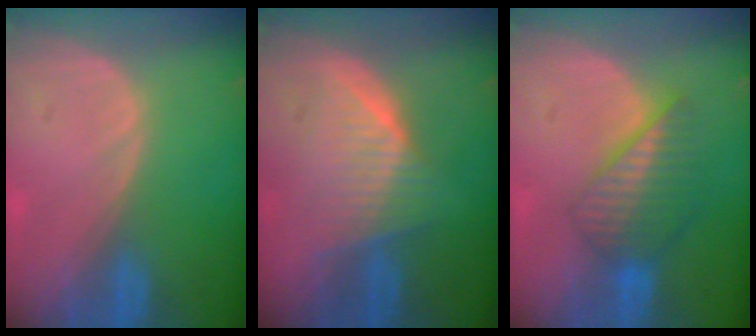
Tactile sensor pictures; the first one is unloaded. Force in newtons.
{"total": 6.4, "press": 6.2, "slide": 1.6}
{"total": 6.6, "press": 6.0, "slide": 2.6}